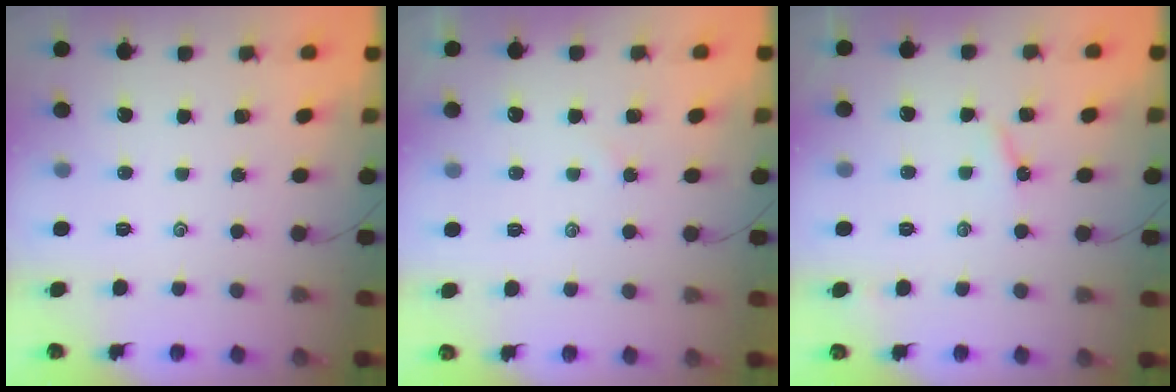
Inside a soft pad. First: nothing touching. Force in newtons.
{"total": 2.7, "press": 2.7, "slide": 0.4}
{"total": 2.9, "press": 2.8, "slide": 0.4}